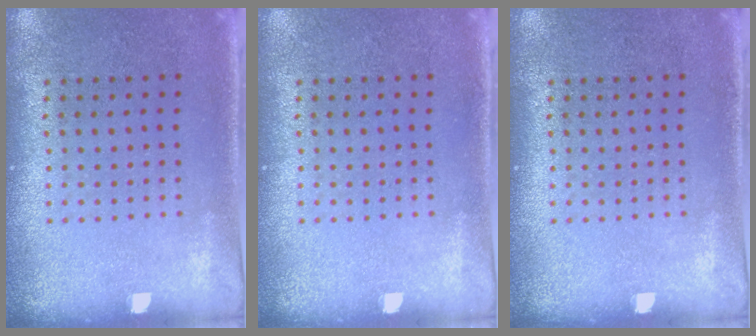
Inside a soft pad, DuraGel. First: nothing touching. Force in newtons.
{"total": 0.0}
{"total": 0.0}